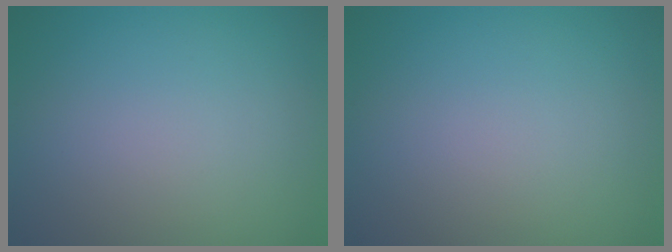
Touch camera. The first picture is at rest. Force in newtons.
{"total": 0.0}